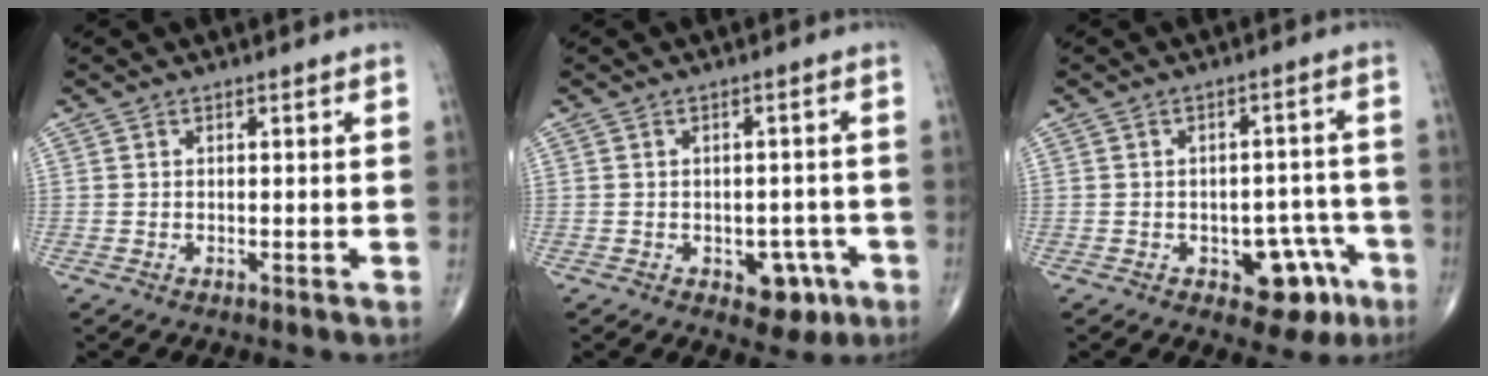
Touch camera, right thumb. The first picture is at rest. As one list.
[{"total": 3.8, "force": [-1.7, 2.6, 2.2], "torque": [-0.004, 0.010, -0.018]}, {"total": 8.3, "force": [-3.9, 5.0, 5.4], "torque": [-0.029, 0.035, -0.043]}]